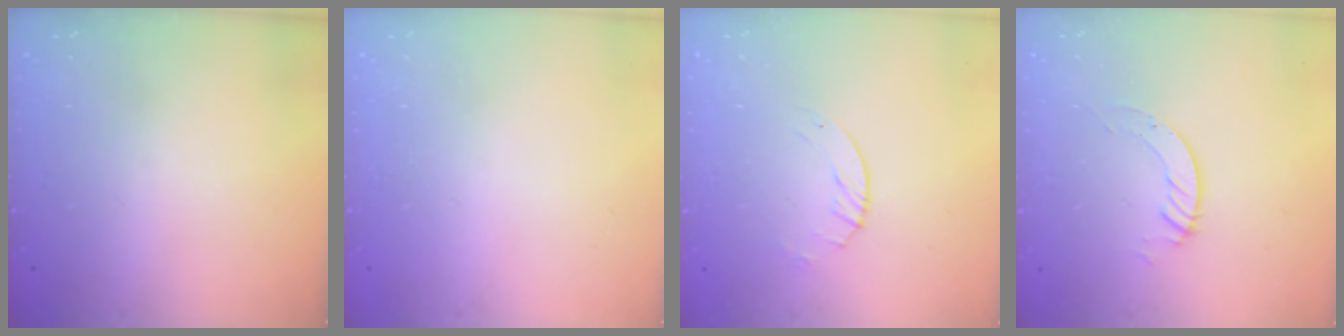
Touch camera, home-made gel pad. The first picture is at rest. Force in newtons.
{"total": 0.0}
{"total": 2.6, "press": 2.6, "slide": 0.3}
{"total": 3.8, "press": 3.8, "slide": 0.4}